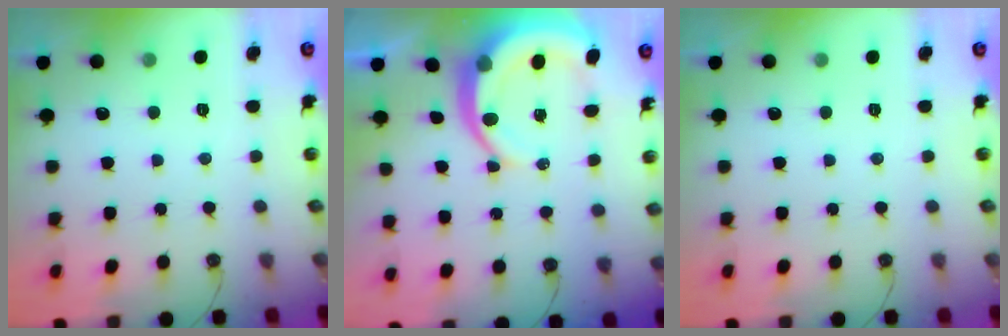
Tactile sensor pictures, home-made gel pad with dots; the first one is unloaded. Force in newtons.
{"total": 10.3, "press": 10.2, "slide": 1.2}
{"total": 0.0}